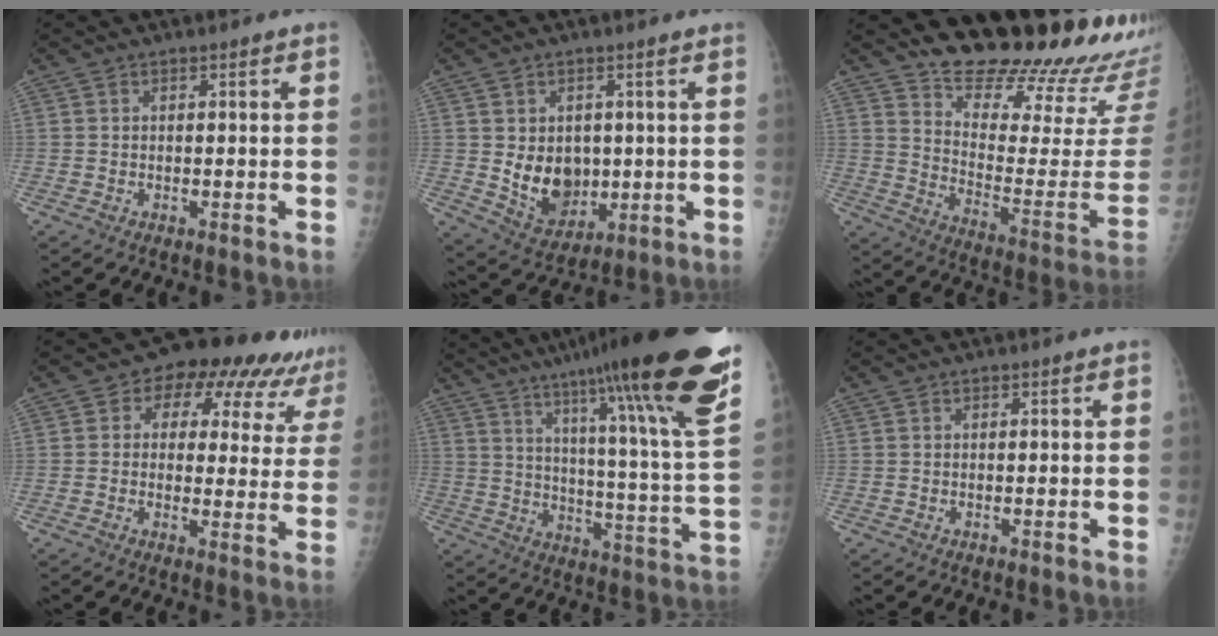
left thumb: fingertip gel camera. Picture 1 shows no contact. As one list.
[{"total": 9.4, "force": [0.5, 7.2, 5.9], "torque": [-0.058, -0.017, 0.034]}, {"total": 22.9, "force": [21.2, 3.4, 7.7], "torque": [-0.078, -0.193, 0.290]}, {"total": 15.2, "force": [9.8, 8.6, 7.8], "torque": [-0.051, -0.013, 0.101]}, {"total": 30.0, "force": [20.6, 1.6, 21.8], "torque": [-0.303, -0.095, 0.298]}, {"total": 0.0}]